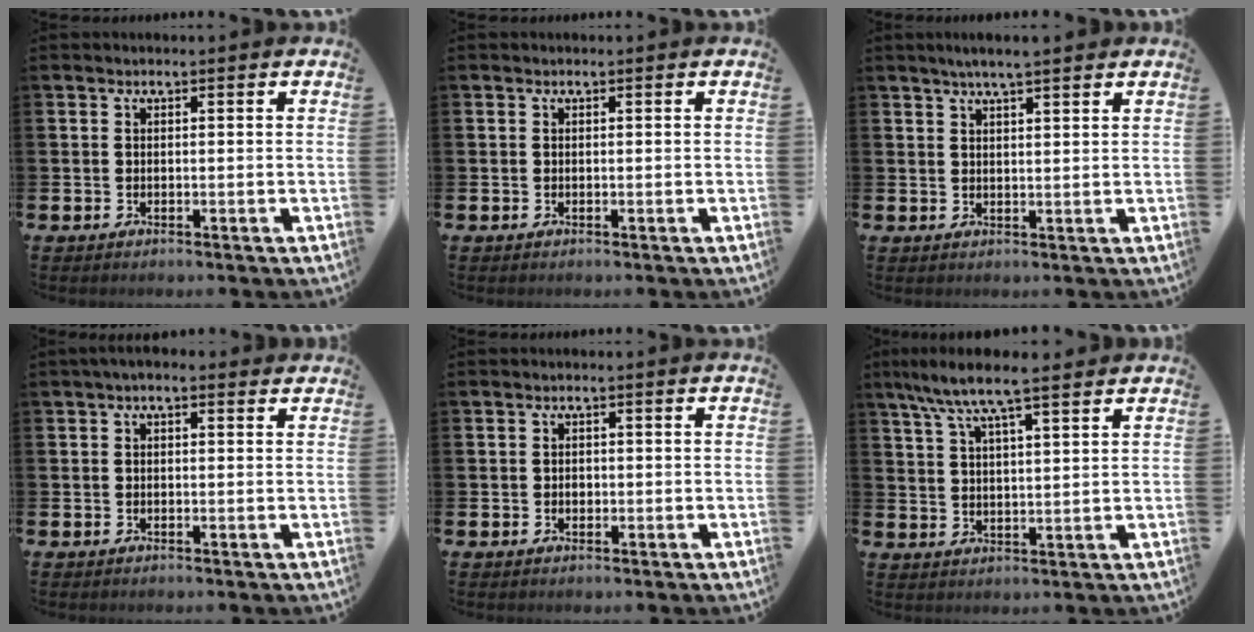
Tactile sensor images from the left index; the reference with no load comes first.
{"total": 0.0}
{"total": 3.6, "force": [3.2, 0.2, 1.7], "torque": [-0.024, -0.009, 0.054]}
{"total": 1.3, "force": [0.7, 0.7, 0.8], "torque": [-0.015, 0.009, 0.012]}
{"total": 1.0, "force": [-0.1, 0.8, 0.5], "torque": [0.004, 0.000, -0.006]}
{"total": 8.0, "force": [6.8, 1.1, 4.1], "torque": [-0.095, -0.019, 0.122]}